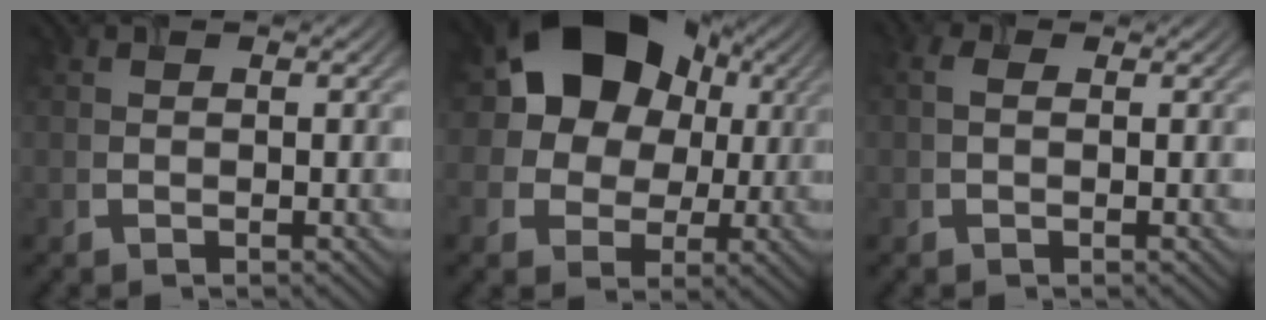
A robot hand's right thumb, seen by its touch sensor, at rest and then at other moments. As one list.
[{"total": 14.8, "force": [3.4, 12.0, 8.0], "torque": [-0.159, 0.041, 0.046]}, {"total": 0.8, "force": [0.0, 0.7, 0.4], "torque": [-0.011, 0.000, 0.001]}]